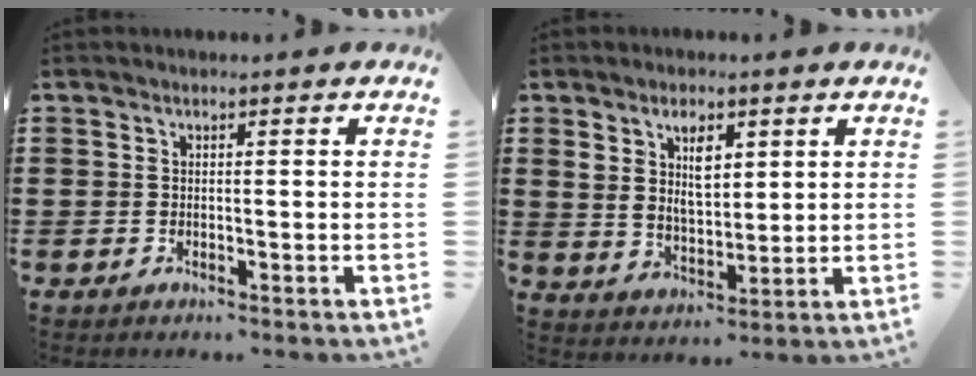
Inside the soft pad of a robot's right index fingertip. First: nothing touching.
{"total": 5.7, "force": [2.5, 2.8, 4.3], "torque": [-0.079, 0.002, 0.039]}